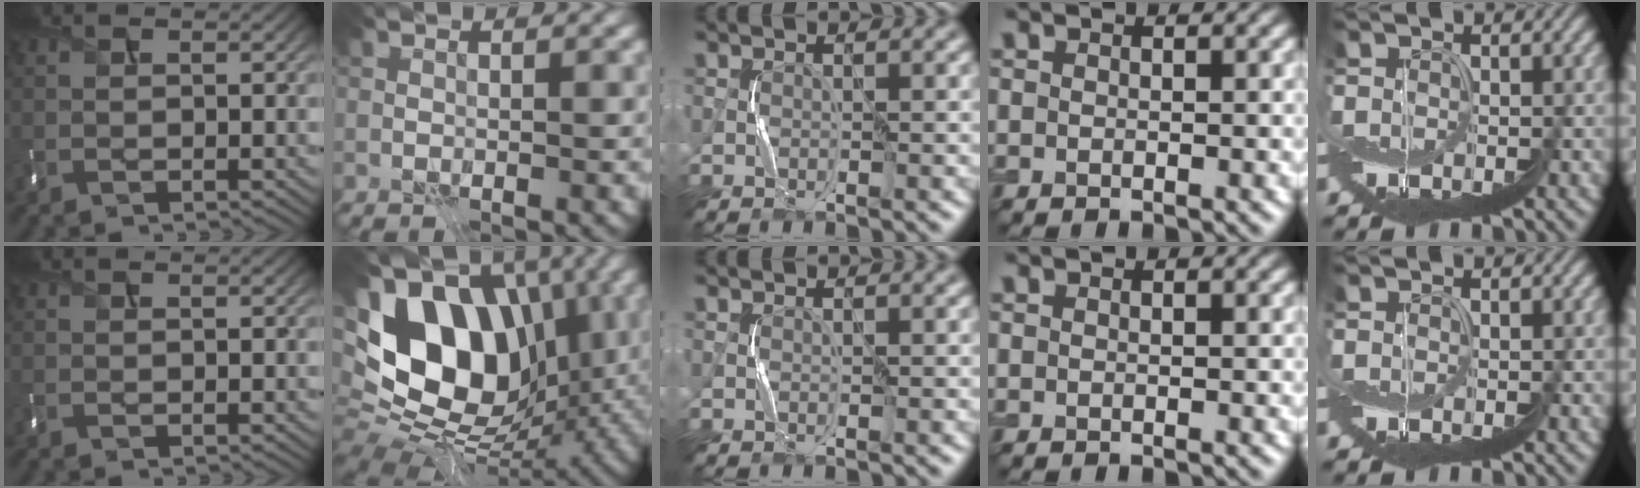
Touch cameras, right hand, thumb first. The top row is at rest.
{"index": {"total": 15.9, "force": [1.4, 10.6, 11.7], "torque": [-0.210, -0.001, 0.011]}}